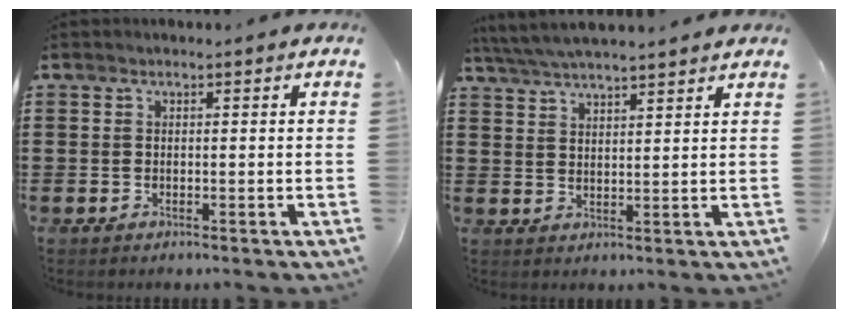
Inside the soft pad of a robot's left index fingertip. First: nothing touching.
{"total": 4.5, "force": [4.3, 0.0, 1.5], "torque": [-0.042, -0.014, 0.076]}